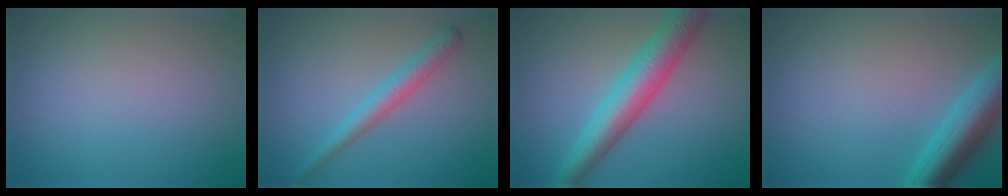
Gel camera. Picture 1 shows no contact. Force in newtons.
{"total": 2.6, "press": 2.6, "slide": 0.1}
{"total": 6.4, "press": 6.3, "slide": 0.1}
{"total": 5.5, "press": 5.5, "slide": 0.3}